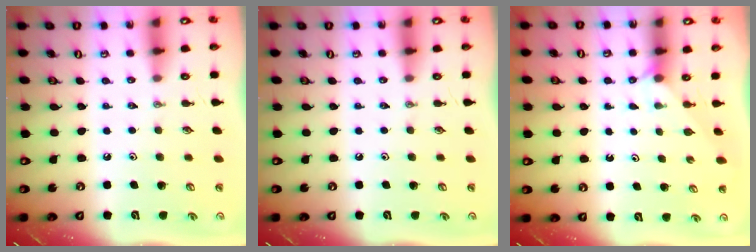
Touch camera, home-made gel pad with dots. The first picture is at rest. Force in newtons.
{"total": 0.0}
{"total": 2.5, "press": 2.5, "slide": 0.2}